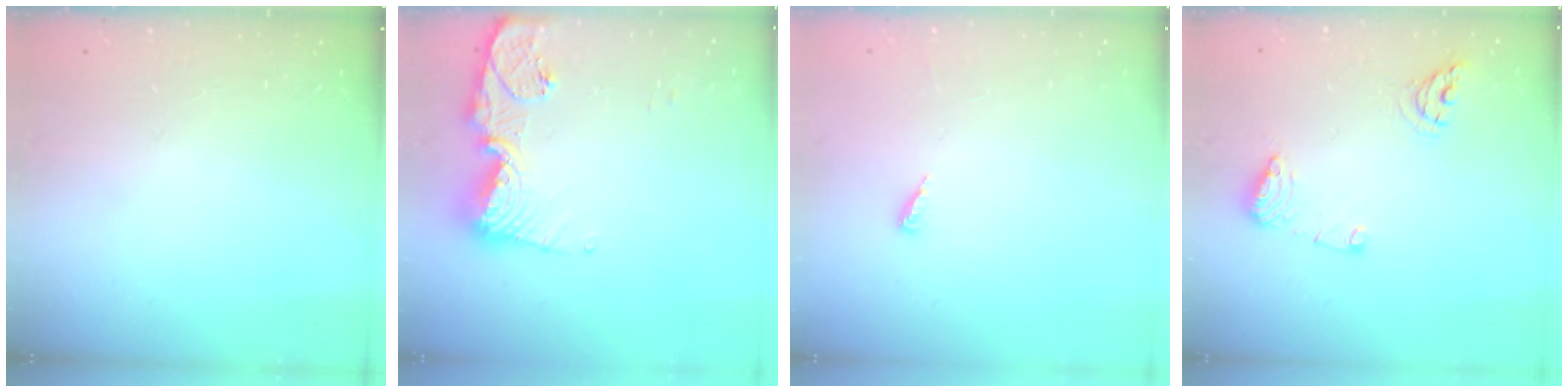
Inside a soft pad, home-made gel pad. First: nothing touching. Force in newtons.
{"total": 13.5, "press": 13.4, "slide": 1.3}
{"total": 2.8, "press": 2.8, "slide": 0.2}
{"total": 9.0, "press": 8.9, "slide": 0.9}